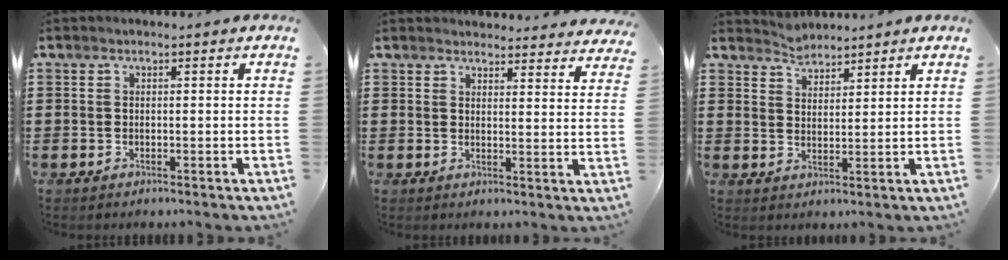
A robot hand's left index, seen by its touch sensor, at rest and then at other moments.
{"total": 3.3, "force": [3.3, 0.4, 0.1], "torque": [-0.007, -0.017, 0.059]}
{"total": 3.0, "force": [2.9, 0.4, -0.7], "torque": [0.003, -0.007, 0.056]}